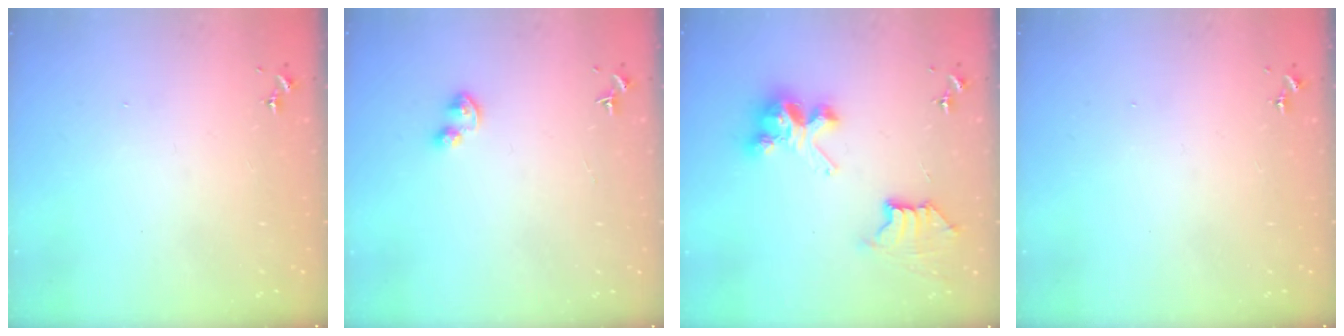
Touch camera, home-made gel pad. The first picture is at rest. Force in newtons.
{"total": 4.8, "press": 4.8, "slide": 0.5}
{"total": 11.0, "press": 11.0, "slide": 1.2}
{"total": 0.0}